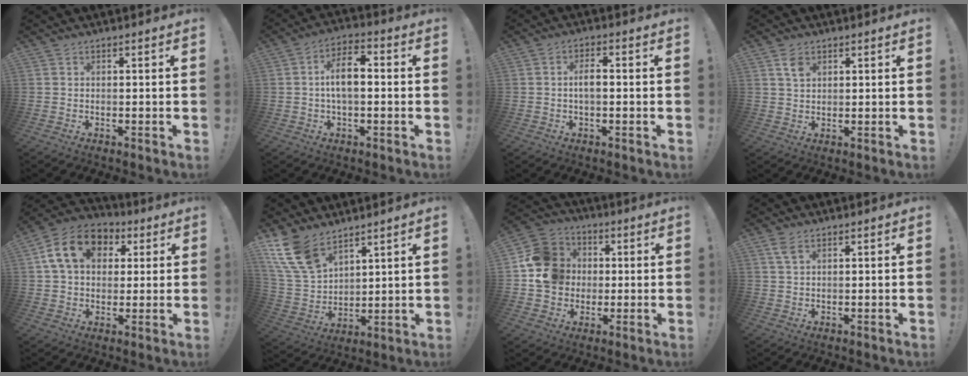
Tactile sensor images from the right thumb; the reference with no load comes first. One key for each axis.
{"total": 9.3, "fx": 0.1, "fy": 4.6, "fz": 8.1, "tx": -0.132, "ty": 0.007, "tz": 0.001}
{"total": 4.3, "fx": -0.3, "fy": 1.7, "fz": 3.9, "tx": -0.076, "ty": 0.006, "tz": -0.010}
{"total": 4.3, "fx": 2.3, "fy": 2.6, "fz": 2.6, "tx": -0.040, "ty": -0.007, "tz": 0.040}
{"total": 15.5, "fx": 4.9, "fy": 11.5, "fz": 9.2, "tx": -0.144, "ty": 0.002, "tz": 0.098}
{"total": 14.1, "fx": 10.1, "fy": 7.5, "fz": 6.4, "tx": -0.143, "ty": -0.056, "tz": 0.201}
{"total": 14.4, "fx": 0.6, "fy": 13.1, "fz": 6.0, "tx": -0.080, "ty": 0.014, "tz": 0.019}
{"total": 3.5, "fx": 1.9, "fy": 1.4, "fz": 2.6, "tx": -0.053, "ty": -0.001, "tz": 0.035}